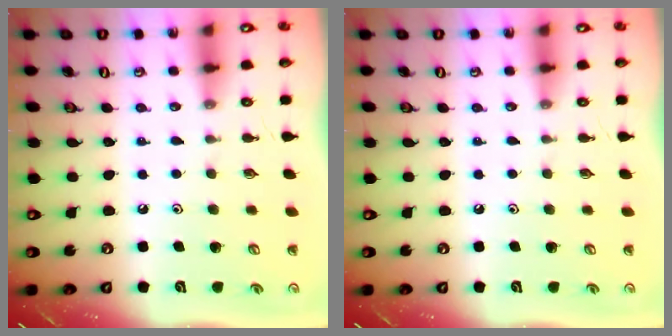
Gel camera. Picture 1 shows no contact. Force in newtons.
{"total": 0.0}